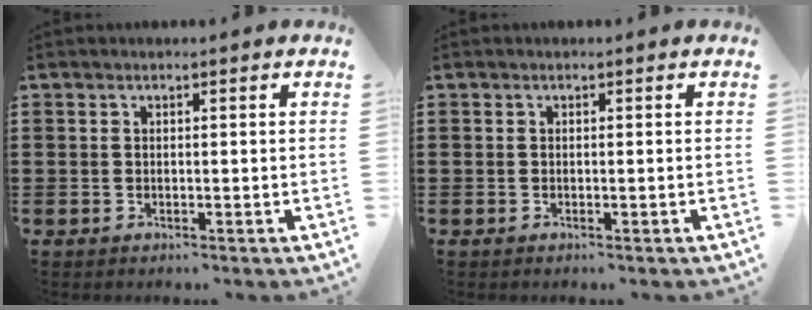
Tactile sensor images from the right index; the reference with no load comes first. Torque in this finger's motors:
{"motor_torque": [0.17, 0.13, 0.00, 0.00]}